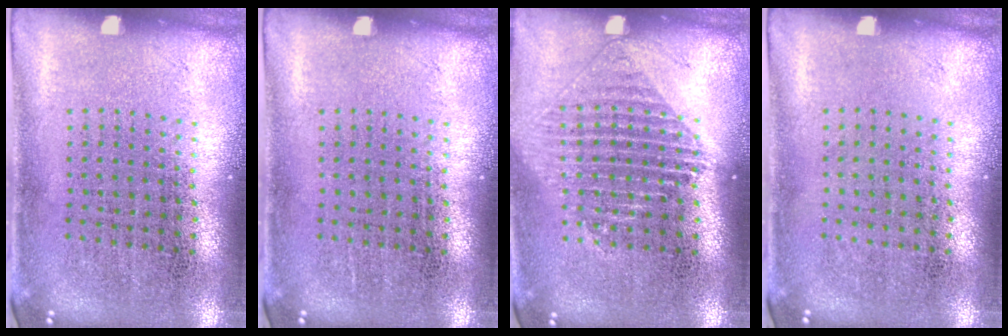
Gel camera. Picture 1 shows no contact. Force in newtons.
{"total": 0.0}
{"total": 1.3, "press": 1.2, "slide": 0.5}
{"total": 0.0}